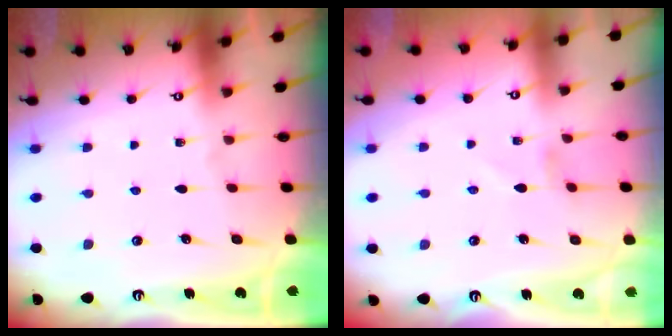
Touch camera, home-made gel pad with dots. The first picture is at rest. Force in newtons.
{"total": 0.6, "press": 0.6, "slide": 0.3}